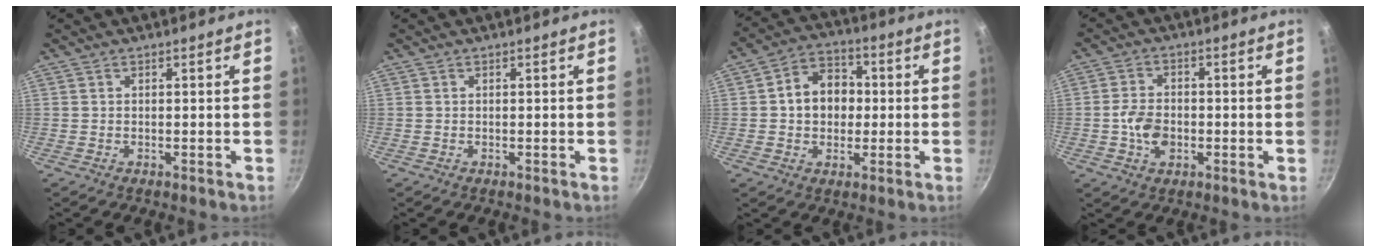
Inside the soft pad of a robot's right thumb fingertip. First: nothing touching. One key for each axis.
{"total": 0.0}
{"total": 10.3, "fx": 0.5, "fy": 8.2, "fz": 6.2, "tx": -0.061, "ty": 0.018, "tz": -0.005}
{"total": 6.0, "fx": -1.2, "fy": 4.1, "fz": 4.3, "tx": -0.072, "ty": 0.012, "tz": -0.027}